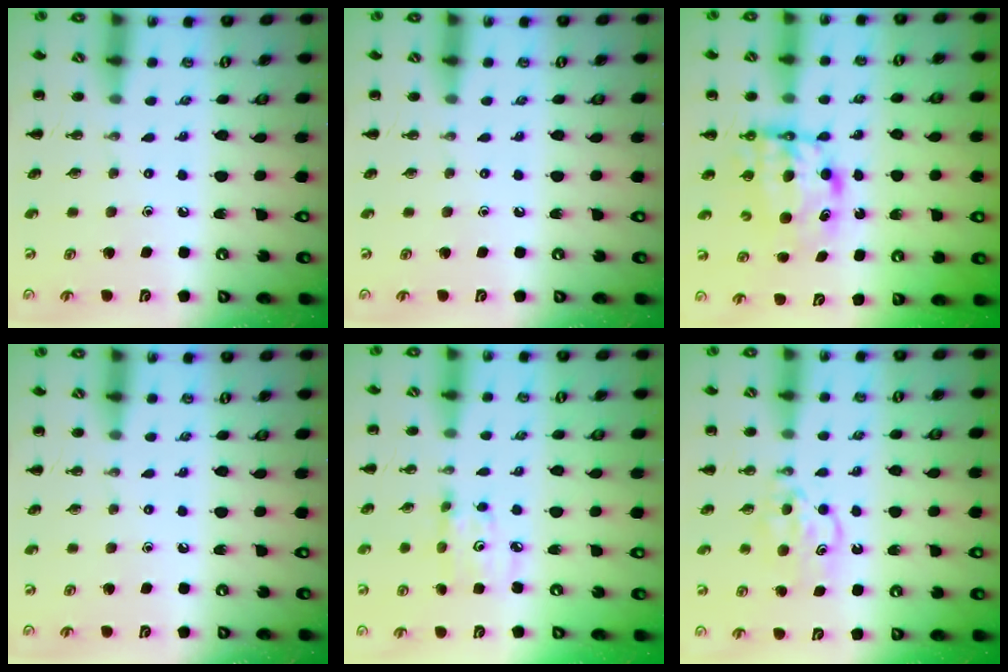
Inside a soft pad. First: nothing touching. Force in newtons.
{"total": 0.0}
{"total": 6.8, "press": 6.7, "slide": 1.1}
{"total": 0.0}
{"total": 3.6, "press": 3.6, "slide": 0.5}
{"total": 6.1, "press": 5.9, "slide": 1.6}